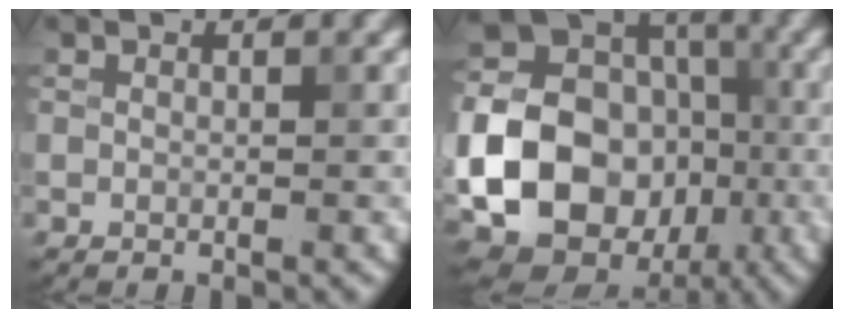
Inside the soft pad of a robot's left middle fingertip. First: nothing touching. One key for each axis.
{"total": 20.9, "fx": -4.9, "fy": 18.0, "fz": 9.3, "tx": -0.204, "ty": -0.015, "tz": -0.117}